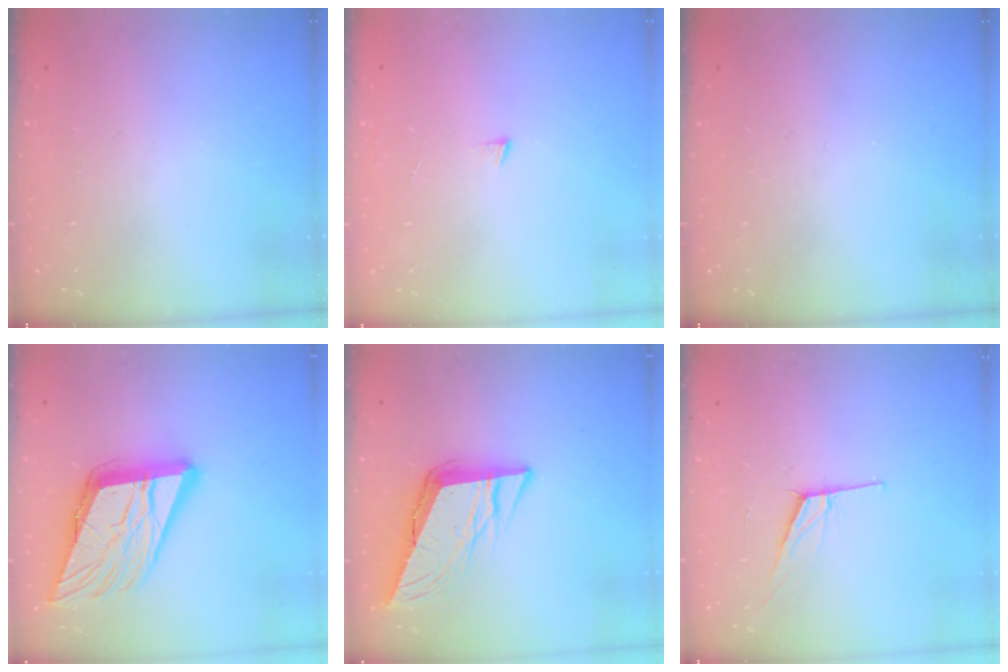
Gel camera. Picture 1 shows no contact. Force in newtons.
{"total": 4.1, "press": 4.1, "slide": 0.4}
{"total": 0.0}
{"total": 20.5, "press": 20.2, "slide": 3.3}
{"total": 10.4, "press": 10.2, "slide": 1.7}
{"total": 7.8, "press": 7.2, "slide": 3.2}